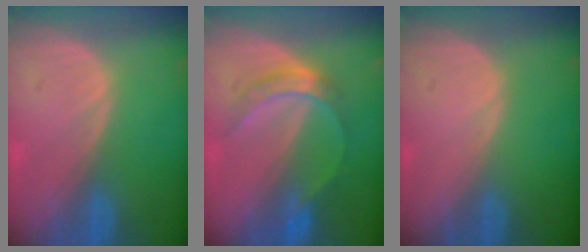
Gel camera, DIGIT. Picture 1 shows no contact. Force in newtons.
{"total": 5.0, "press": 4.9, "slide": 1.1}
{"total": 0.0}